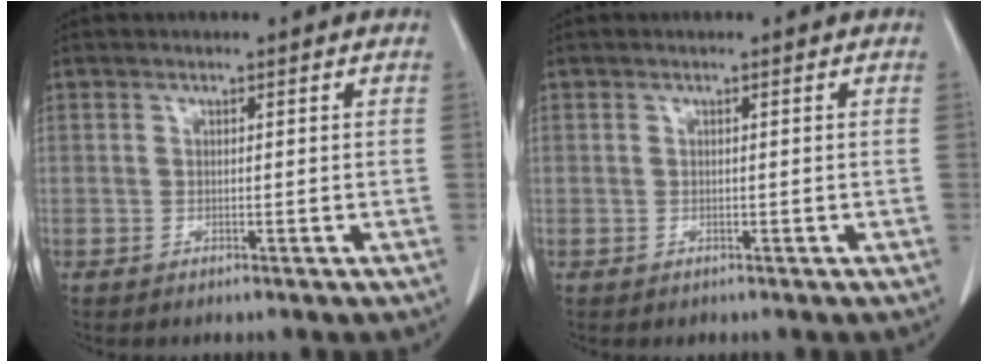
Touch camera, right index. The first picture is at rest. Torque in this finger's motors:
{"motor_torque": [-1.05, 0.23, -0.35, -0.13]}